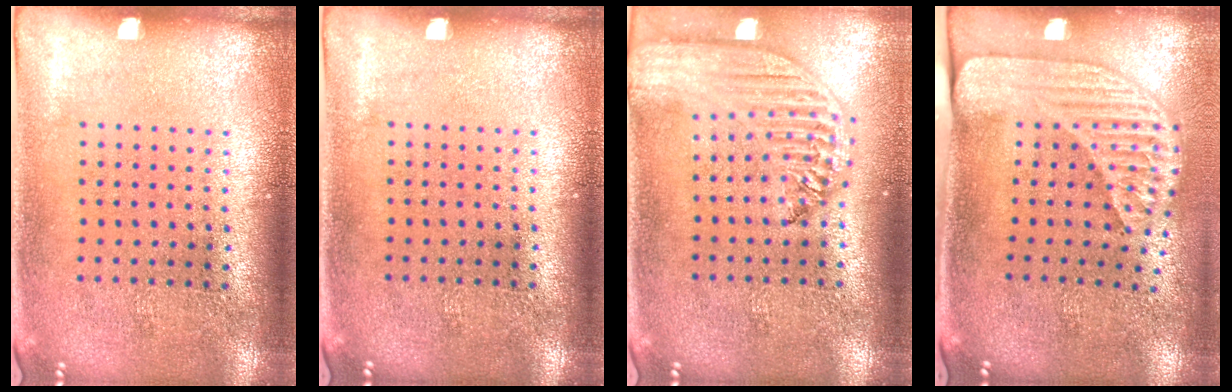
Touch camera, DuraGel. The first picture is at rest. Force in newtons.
{"total": 0.0}
{"total": 2.6, "press": 2.2, "slide": 1.4}
{"total": 2.3, "press": 1.7, "slide": 1.5}